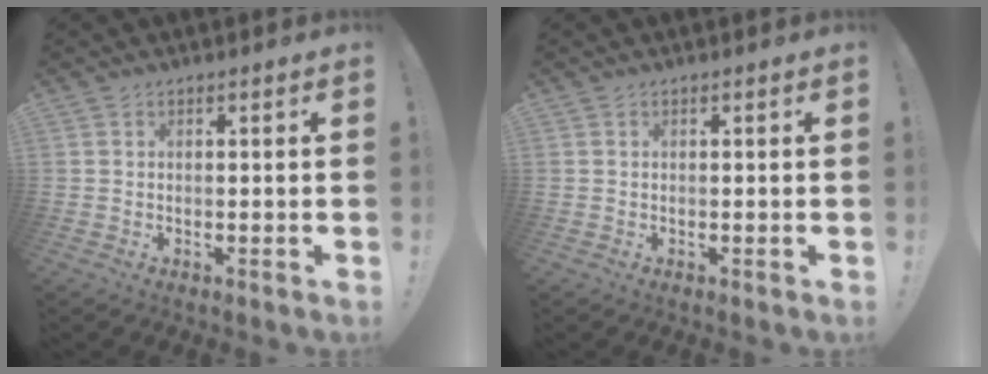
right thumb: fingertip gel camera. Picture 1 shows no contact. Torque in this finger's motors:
{"motor_torque": [0.02, 0.02, -0.01, 0.01, 0.00]}